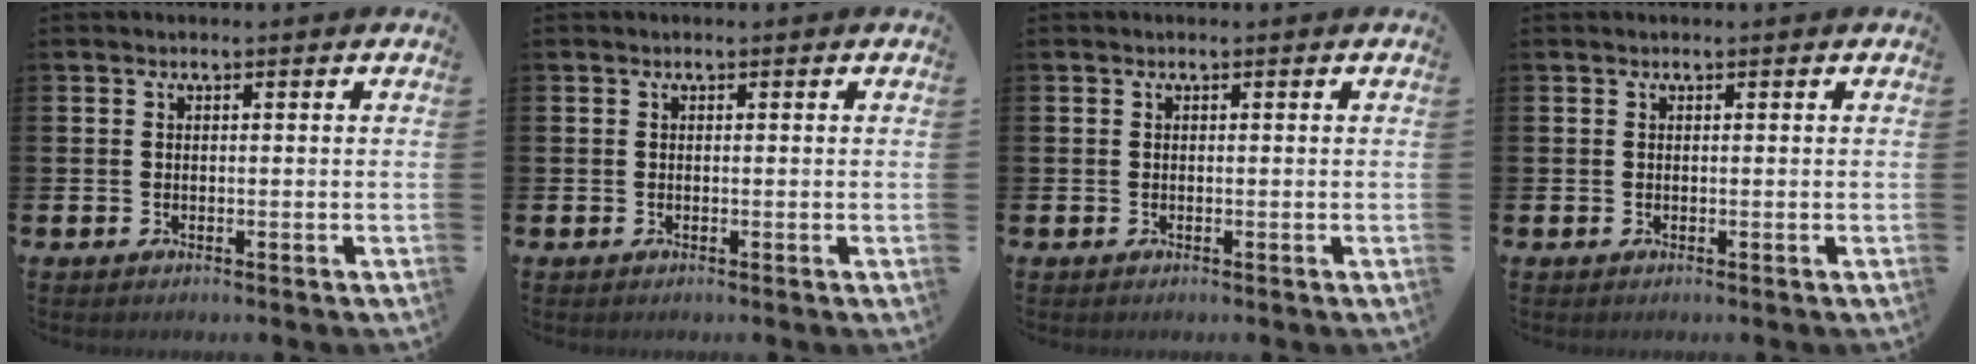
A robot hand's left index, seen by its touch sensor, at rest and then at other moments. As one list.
[{"total": 0.0}, {"total": 0.0}, {"total": 0.0}]